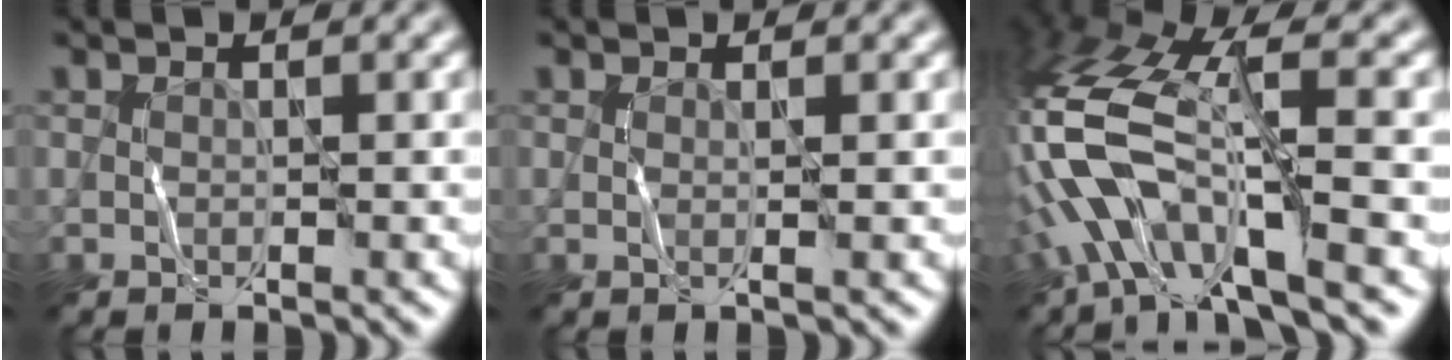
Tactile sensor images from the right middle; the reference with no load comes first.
{"total": 0.6, "force": [0.0, 0.1, 0.6], "torque": [-0.010, 0.003, -0.002]}
{"total": 10.2, "force": [-3.4, 3.5, 9.0], "torque": [-0.193, 0.023, -0.067]}